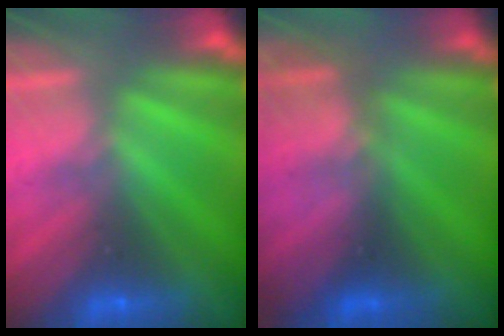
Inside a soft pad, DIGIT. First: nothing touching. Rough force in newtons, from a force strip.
{"total": 2.7}